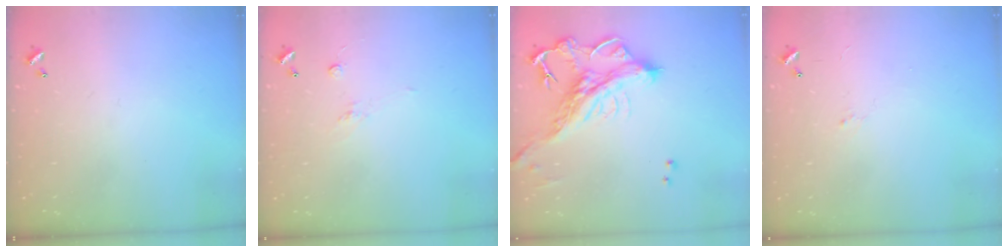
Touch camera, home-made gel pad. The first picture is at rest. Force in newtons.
{"total": 1.7, "press": 1.5, "slide": 0.8}
{"total": 5.3, "press": 5.1, "slide": 1.4}
{"total": 0.6, "press": 0.2, "slide": 0.6}